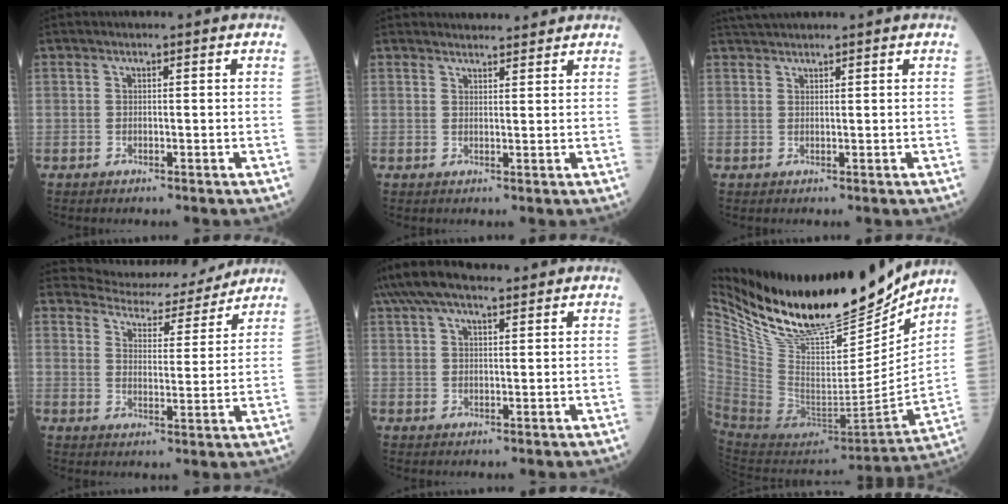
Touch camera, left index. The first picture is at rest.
{"total": 4.5, "force": [4.3, 1.1, 0.6], "torque": [-0.007, 0.012, 0.054]}
{"total": 2.8, "force": [2.7, -0.1, 0.7], "torque": [-0.014, 0.027, 0.051]}
{"total": 13.1, "force": [12.6, 2.9, 2.1], "torque": [-0.024, -0.002, 0.161]}
{"total": 9.5, "force": [7.4, 2.6, 5.4], "torque": [-0.103, 0.047, 0.131]}
{"total": 28.6, "force": [24.1, 7.1, 13.6], "torque": [-0.259, -0.046, 0.394]}